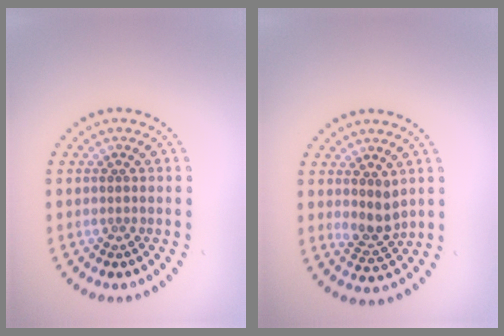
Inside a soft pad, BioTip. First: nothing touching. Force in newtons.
{"total": 2.4, "press": 2.1, "slide": 1.1}